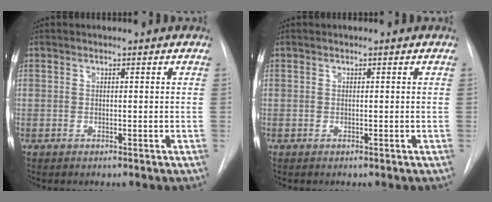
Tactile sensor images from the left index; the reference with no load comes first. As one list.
[{"total": 0.0}]